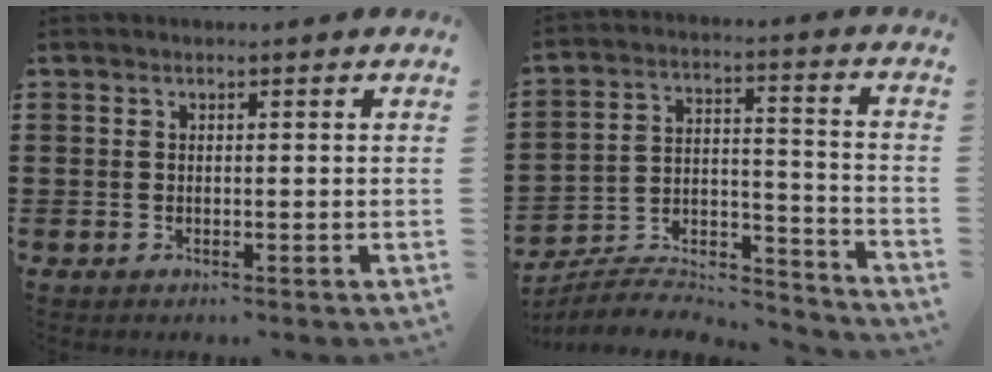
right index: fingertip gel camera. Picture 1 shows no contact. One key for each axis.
{"total": 6.3, "fx": -5.8, "fy": 1.7, "fz": 1.8, "tx": -0.032, "ty": 0.001, "tz": -0.114}